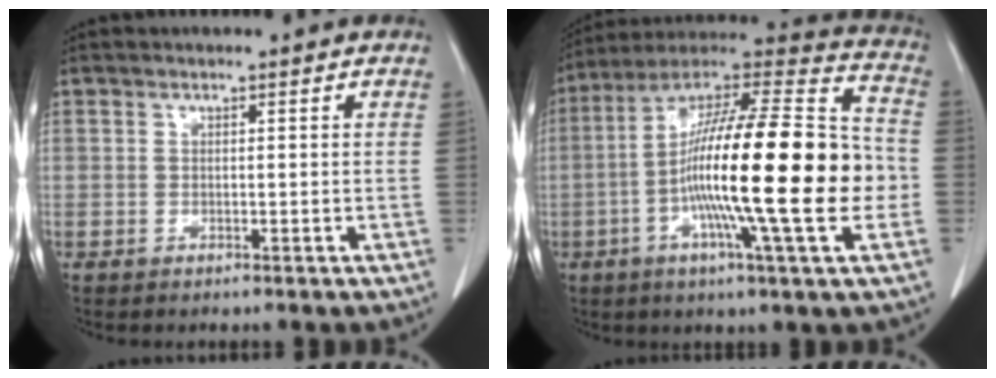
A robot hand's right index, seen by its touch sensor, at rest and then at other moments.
{"total": 26.2, "force": [-3.7, 1.8, 25.9], "torque": [-0.409, -0.004, -0.075]}